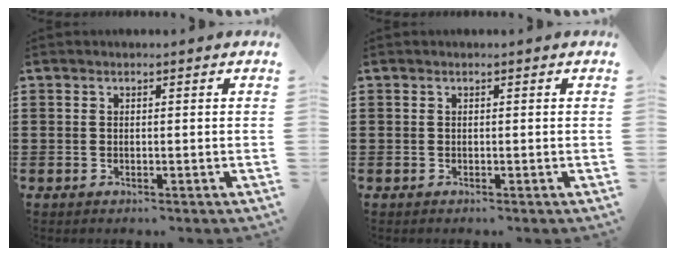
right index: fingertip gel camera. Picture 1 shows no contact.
{"total": 0.0}